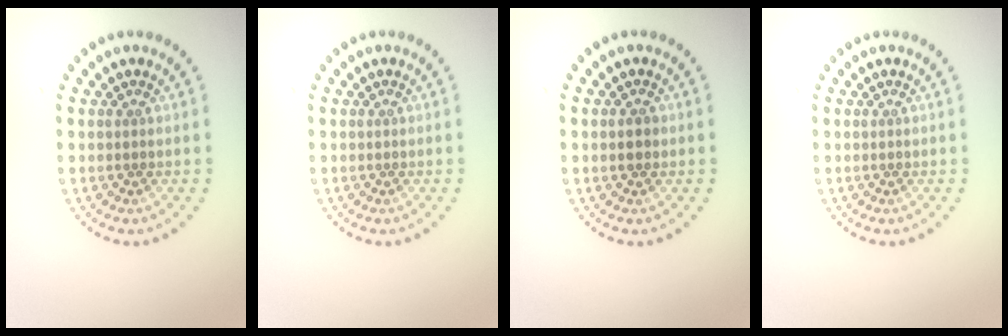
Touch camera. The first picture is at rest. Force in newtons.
{"total": 0.0}
{"total": 1.2, "press": 1.2, "slide": 0.1}
{"total": 0.0}